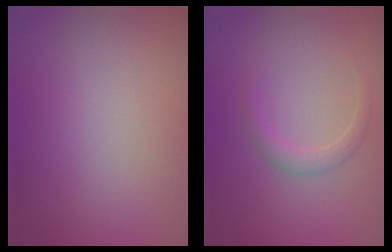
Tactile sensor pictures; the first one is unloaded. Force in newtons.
{"total": 1.4, "press": 1.4, "slide": 0.0}